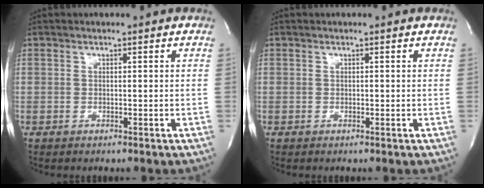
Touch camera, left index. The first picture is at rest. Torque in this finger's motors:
{"motor_torque": [0.05, -0.02, -0.02, 0.00]}